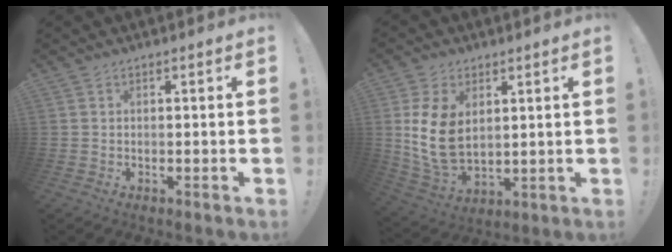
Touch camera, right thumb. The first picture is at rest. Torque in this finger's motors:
{"motor_torque": [1.11, 2.52, 1.40, 0.04, 0.49]}